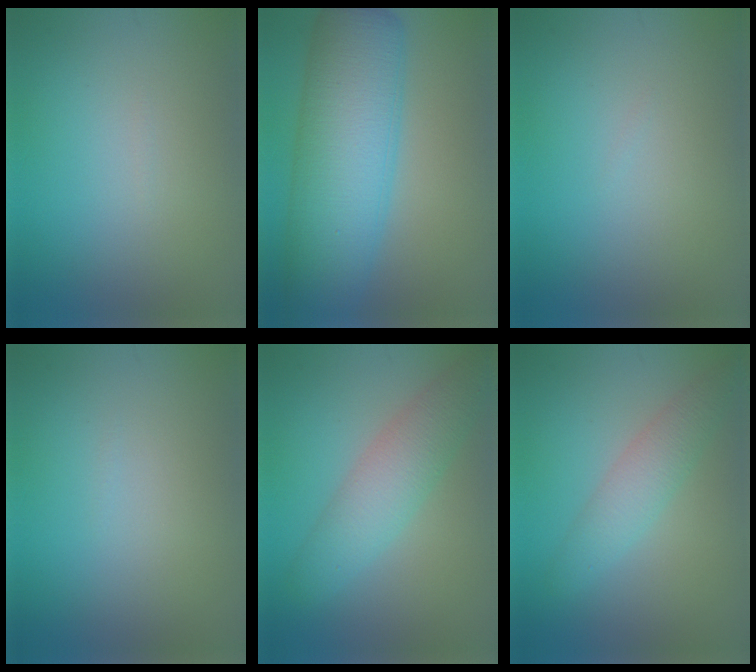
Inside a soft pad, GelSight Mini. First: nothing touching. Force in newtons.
{"total": 11.8, "press": 11.8, "slide": 0.3}
{"total": 0.0}
{"total": 0.0}
{"total": 4.5, "press": 4.5, "slide": 0.1}
{"total": 2.9, "press": 2.9, "slide": 0.1}